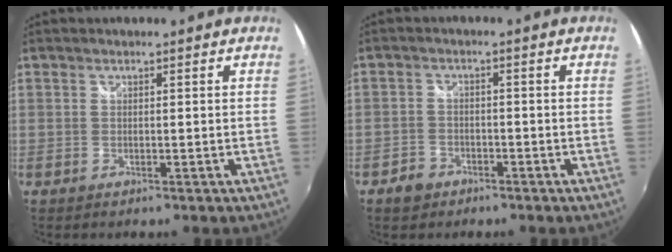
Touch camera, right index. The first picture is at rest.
{"total": 4.2, "force": [-2.8, 3.0, 0.9], "torque": [-0.035, 0.009, -0.049]}